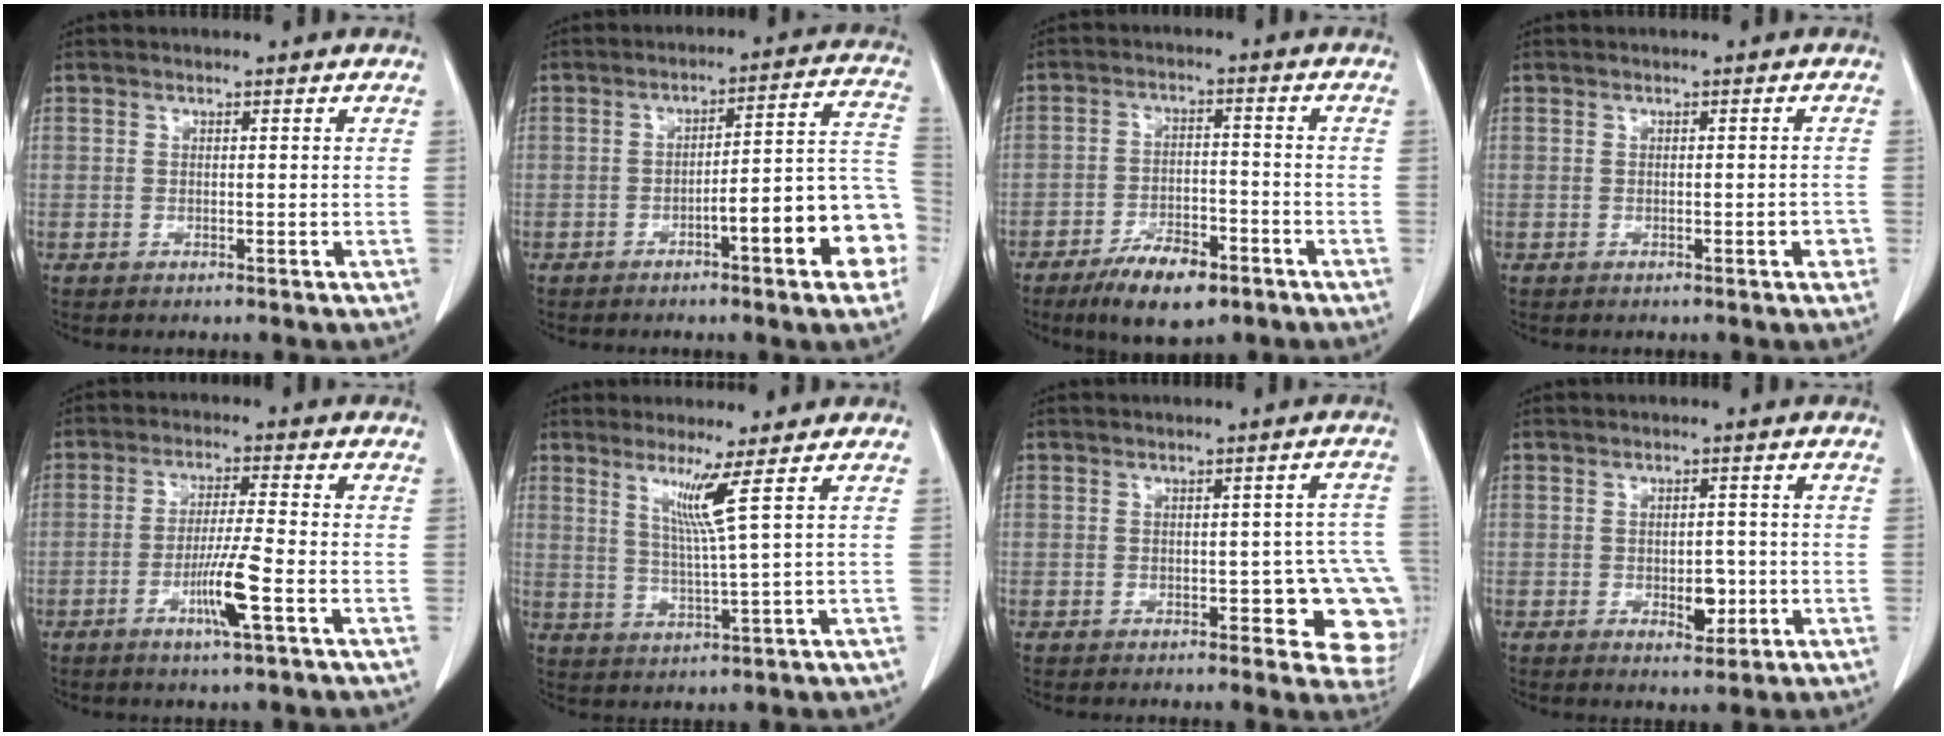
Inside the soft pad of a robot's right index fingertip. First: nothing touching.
{"total": 12.9, "force": [-5.1, 1.6, 11.7], "torque": [-0.128, 0.037, -0.067]}
{"total": 8.8, "force": [-5.8, 3.1, 5.7], "torque": [-0.101, -0.005, -0.096]}
{"total": 1.5, "force": [-0.7, 0.4, 1.3], "torque": [-0.012, 0.002, -0.009]}
{"total": 7.1, "force": [-2.8, -0.5, 6.5], "torque": [-0.123, -0.011, -0.053]}
{"total": 5.3, "force": [2.5, -2.1, 4.2], "torque": [-0.085, -0.016, 0.054]}
{"total": 9.5, "force": [-2.3, 3.9, 8.3], "torque": [-0.071, 0.014, -0.025]}
{"total": 3.6, "force": [-0.9, 2.0, 2.9], "torque": [-0.038, 0.001, -0.006]}